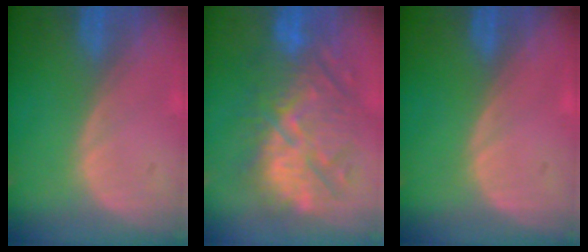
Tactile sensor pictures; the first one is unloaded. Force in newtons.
{"total": 11.5, "press": 11.3, "slide": 2.5}
{"total": 0.0}